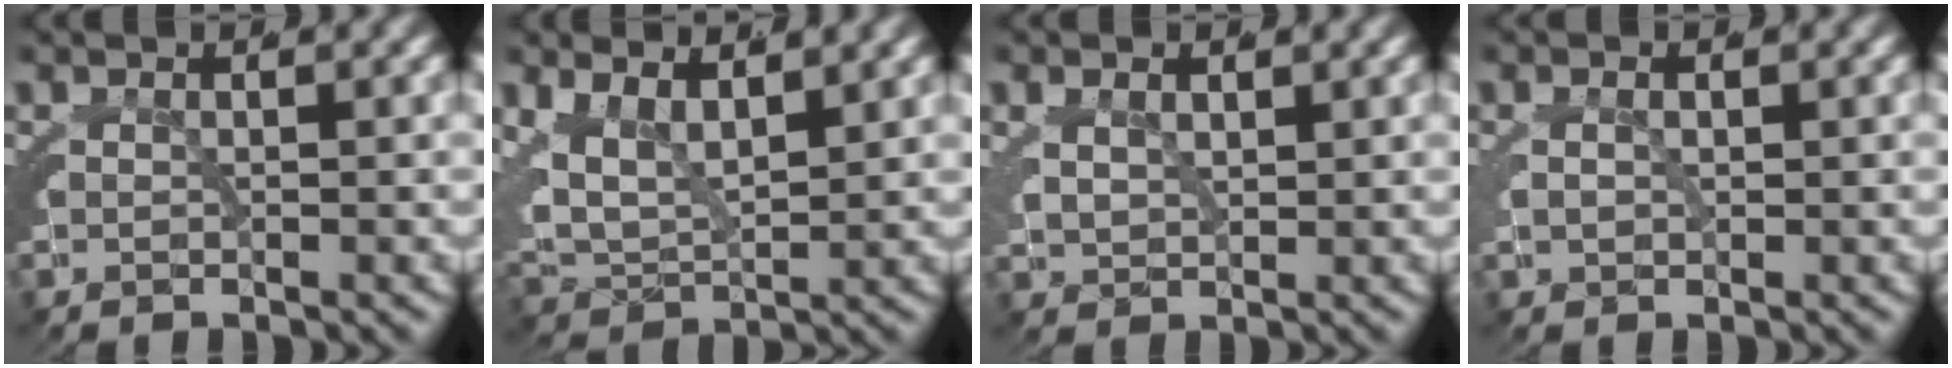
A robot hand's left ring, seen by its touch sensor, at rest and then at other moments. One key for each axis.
{"total": 7.3, "fx": 1.8, "fy": 5.4, "fz": 4.5, "tx": -0.110, "ty": -0.015, "tz": 0.032}
{"total": 1.8, "fx": 1.3, "fy": 0.6, "fz": 1.0, "tx": -0.024, "ty": -0.007, "tz": 0.035}
{"total": 1.1, "fx": 0.4, "fy": 0.3, "fz": 0.9, "tx": -0.020, "ty": -0.004, "tz": 0.014}